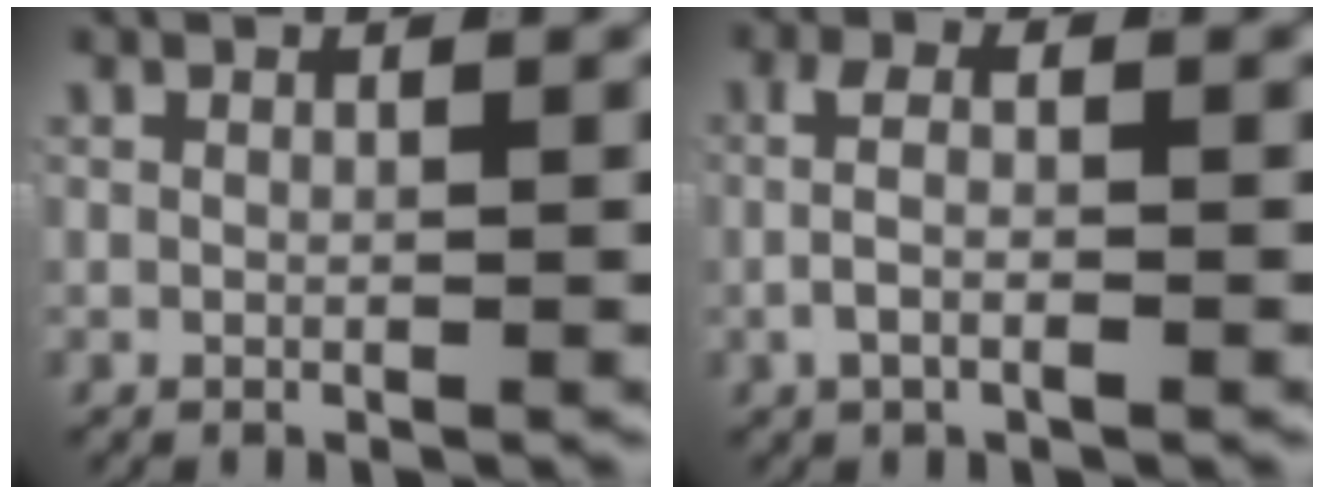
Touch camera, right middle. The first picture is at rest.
{"total": 3.0, "force": [-0.7, 1.2, 2.7], "torque": [-0.051, -0.004, -0.012]}